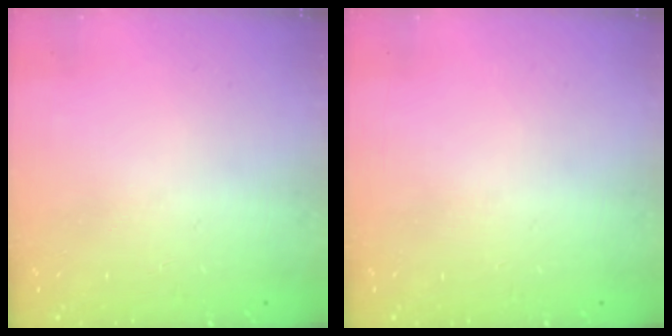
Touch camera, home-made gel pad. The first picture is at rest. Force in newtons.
{"total": 0.0}